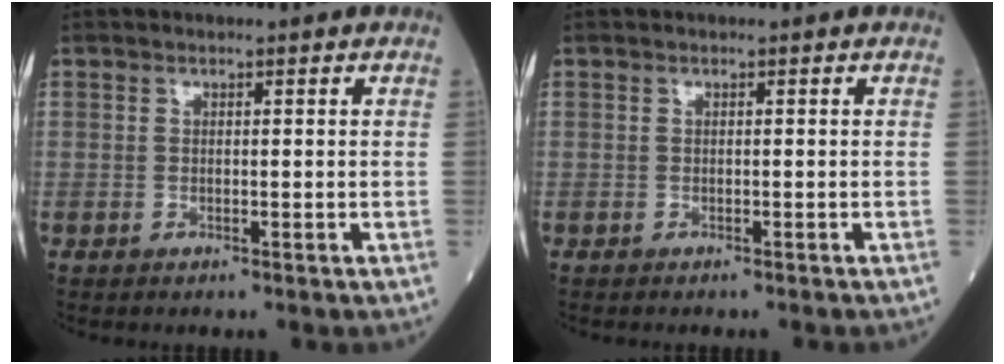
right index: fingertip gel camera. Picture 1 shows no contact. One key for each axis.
{"total": 2.1, "fx": -1.9, "fy": 0.0, "fz": 0.9, "tx": -0.011, "ty": 0.000, "tz": -0.022}